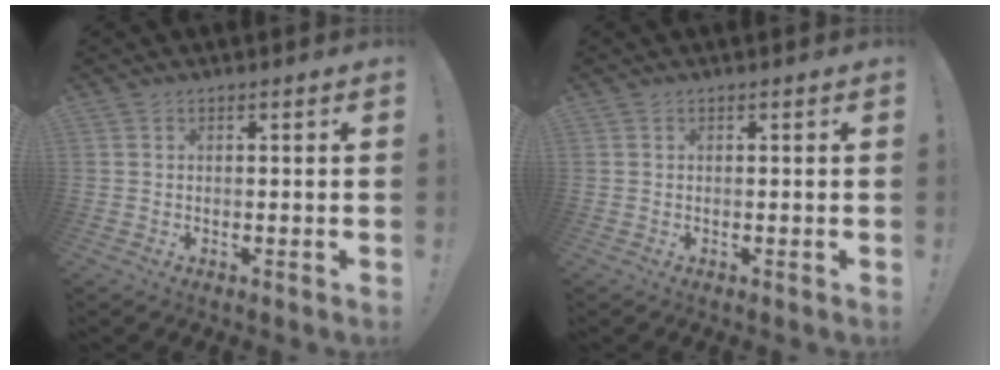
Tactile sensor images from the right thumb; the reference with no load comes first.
{"total": 0.0}